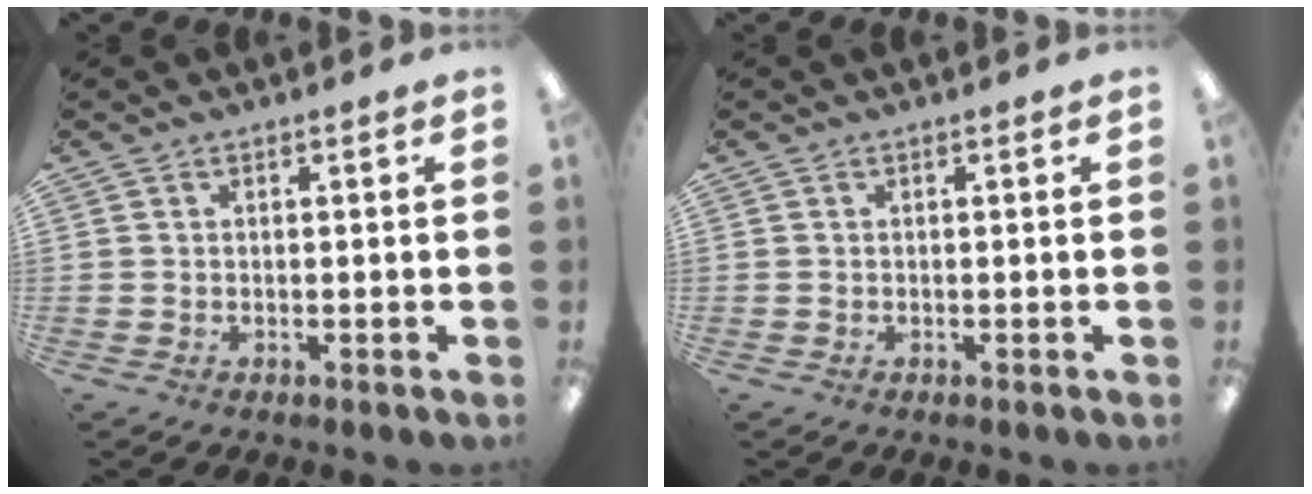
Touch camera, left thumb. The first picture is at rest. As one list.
[{"total": 0.0}]